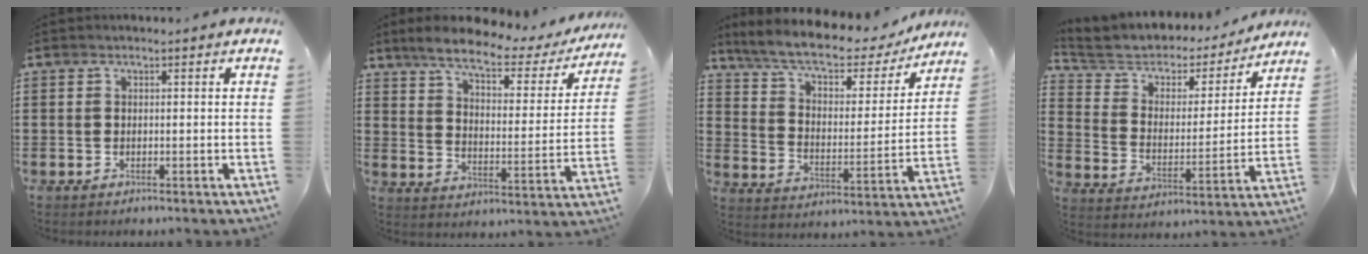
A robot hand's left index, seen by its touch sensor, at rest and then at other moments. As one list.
[{"total": 6.9, "force": [5.5, 1.1, 4.0], "torque": [-0.094, -0.028, 0.086]}, {"total": 7.7, "force": [6.4, 1.9, 3.9], "torque": [-0.103, -0.031, 0.106]}, {"total": 4.5, "force": [3.6, 2.5, 0.9], "torque": [-0.050, -0.027, 0.052]}]